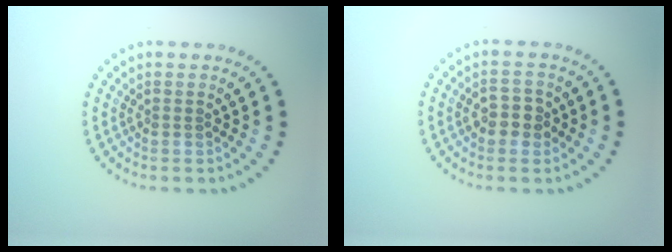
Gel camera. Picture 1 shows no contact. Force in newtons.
{"total": 2.5, "press": 2.4, "slide": 0.5}